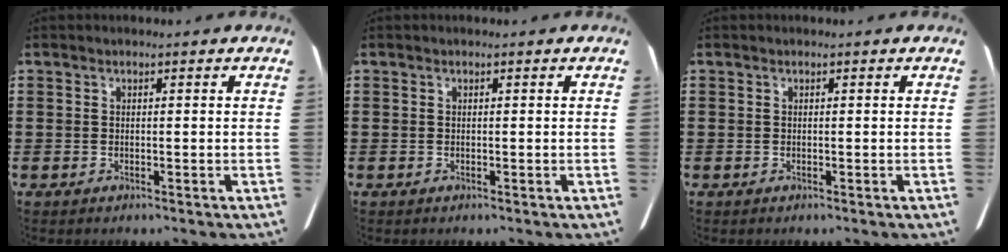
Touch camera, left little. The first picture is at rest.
{"total": 0.0}
{"total": 0.0}